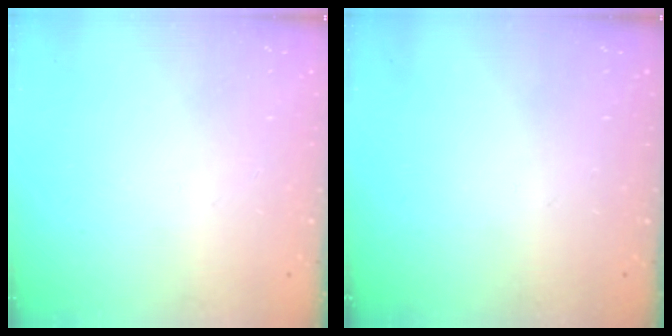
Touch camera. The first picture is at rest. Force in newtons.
{"total": 0.0}